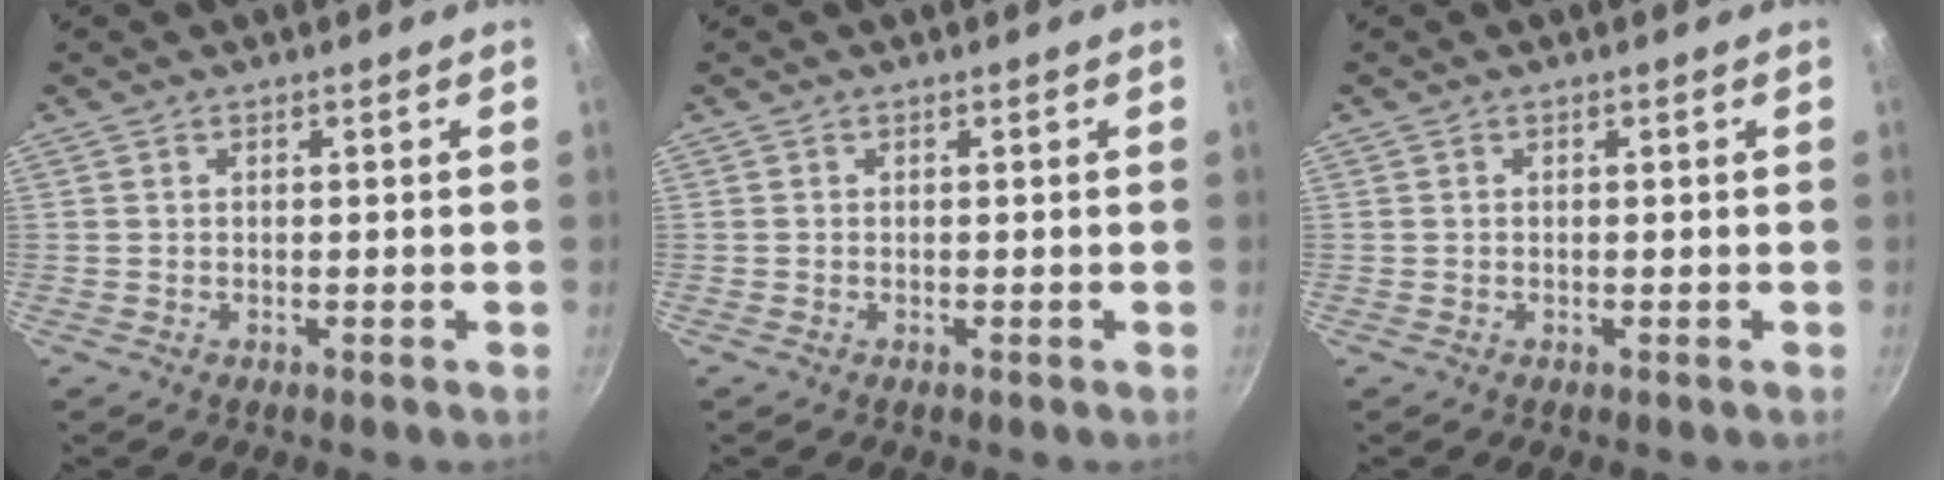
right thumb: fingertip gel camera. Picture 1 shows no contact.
{"total": 0.0}
{"total": 0.0}